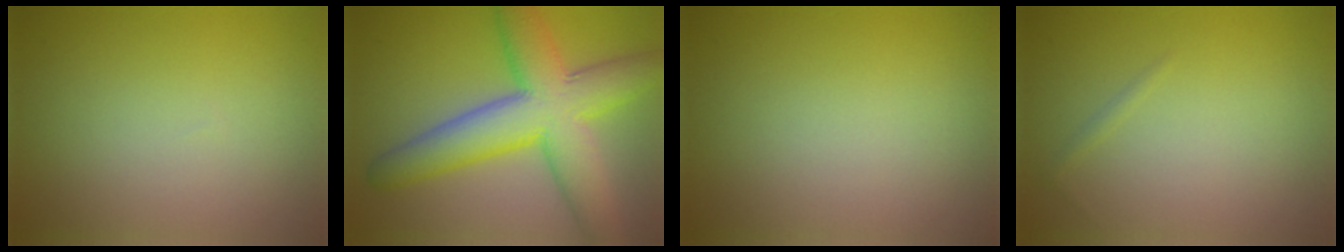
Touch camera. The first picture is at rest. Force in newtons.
{"total": 10.1, "press": 10.1, "slide": 0.2}
{"total": 0.0}
{"total": 0.5, "press": 0.5, "slide": 0.0}